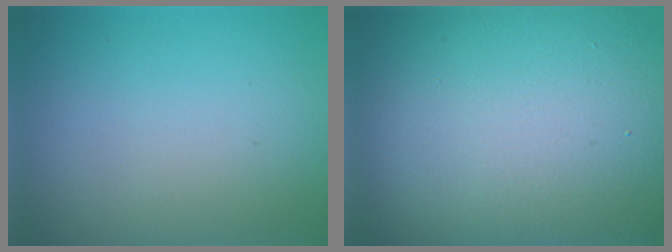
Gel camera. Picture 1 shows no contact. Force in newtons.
{"total": 20.5, "press": 20.5, "slide": 0.9}